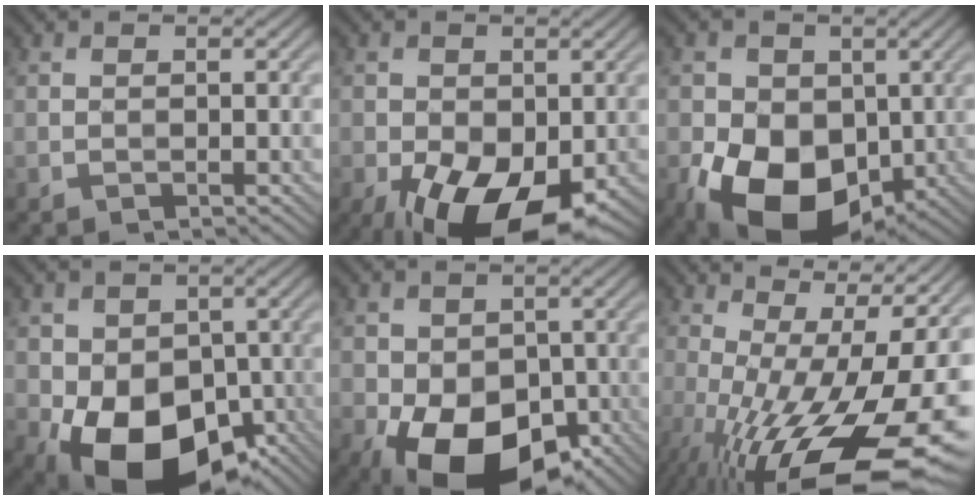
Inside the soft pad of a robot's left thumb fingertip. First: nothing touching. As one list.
[{"total": 11.9, "force": [-4.7, 6.5, 8.8], "torque": [-0.142, -0.032, -0.073]}, {"total": 12.8, "force": [-3.0, 9.2, 8.4], "torque": [-0.147, -0.025, -0.059]}, {"total": 14.0, "force": [-4.9, 9.9, 8.7], "torque": [-0.131, -0.029, -0.081]}, {"total": 13.4, "force": [-5.7, 8.8, 8.4], "torque": [-0.116, -0.028, -0.087]}, {"total": 20.6, "force": [-5.6, 7.7, 18.3], "torque": [-0.277, -0.010, -0.094]}]